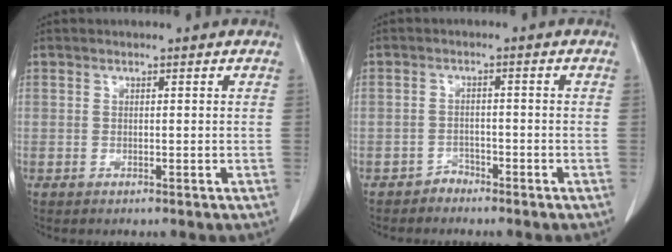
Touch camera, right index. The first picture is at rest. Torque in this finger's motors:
{"motor_torque": [-0.01, 0.02, -0.04, -0.01]}